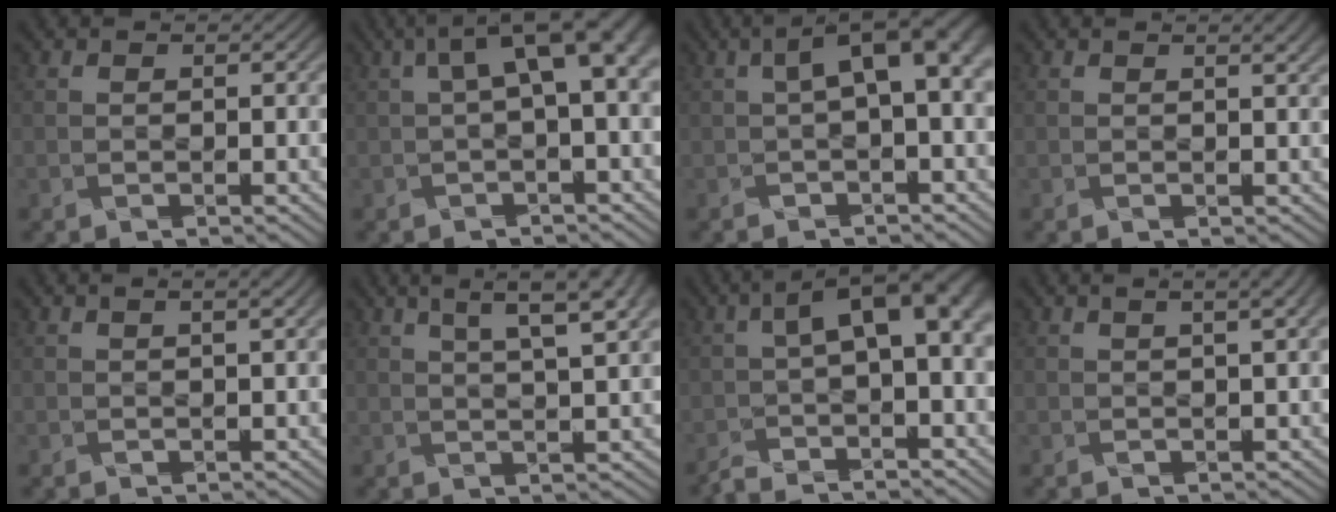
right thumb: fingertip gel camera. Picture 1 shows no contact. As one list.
[{"total": 6.6, "force": [1.2, 2.0, 6.2], "torque": [-0.096, 0.018, 0.021]}, {"total": 5.5, "force": [0.6, 1.6, 5.2], "torque": [-0.078, 0.017, 0.011]}, {"total": 2.4, "force": [1.5, 0.7, 1.7], "torque": [-0.012, -0.002, 0.008]}, {"total": 2.6, "force": [1.0, 0.7, 2.3], "torque": [-0.025, 0.007, 0.001]}, {"total": 8.6, "force": [4.7, 2.1, 6.9], "torque": [-0.082, 0.034, 0.052]}, {"total": 7.5, "force": [-1.9, 2.4, 6.8], "torque": [-0.108, -0.005, -0.035]}, {"total": 4.9, "force": [2.1, 1.8, 4.1], "torque": [-0.042, 0.029, 0.007]}]